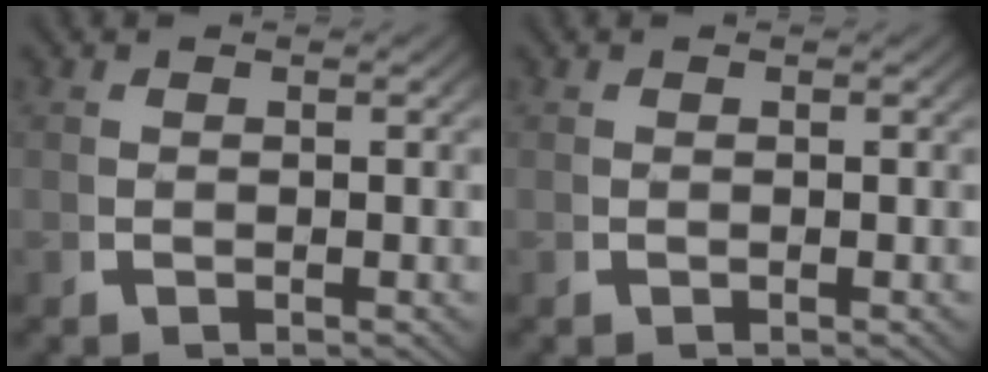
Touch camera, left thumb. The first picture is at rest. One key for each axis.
{"total": 0.0}